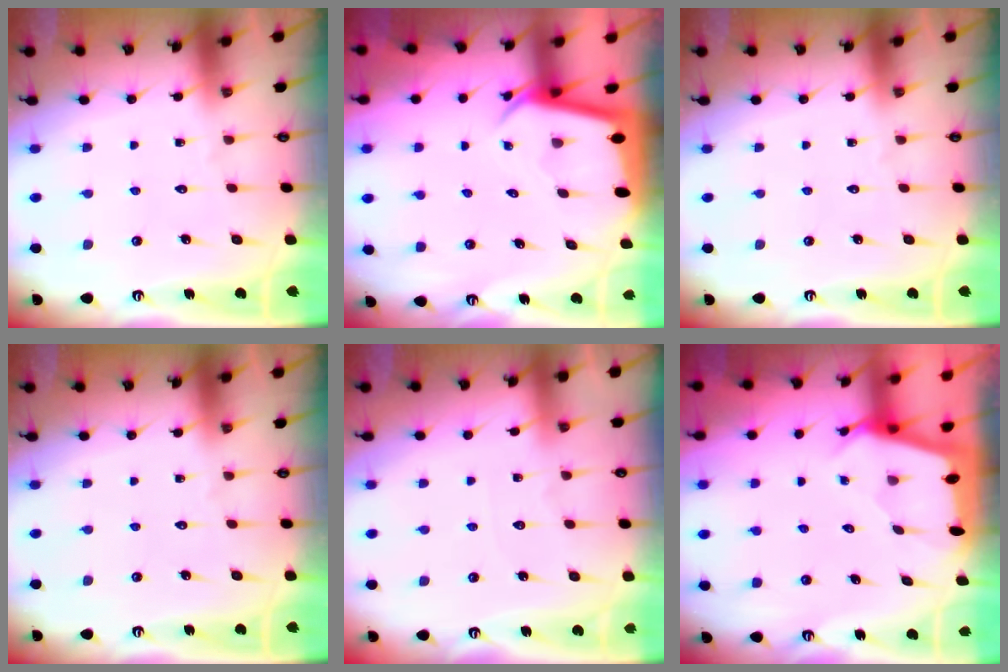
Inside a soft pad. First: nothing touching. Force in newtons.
{"total": 2.8, "press": 2.8, "slide": 0.3}
{"total": 0.0}
{"total": 0.0}
{"total": 2.0, "press": 2.0, "slide": 0.3}
{"total": 3.4, "press": 3.4, "slide": 0.3}